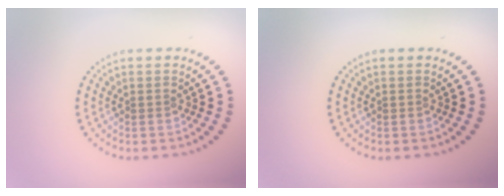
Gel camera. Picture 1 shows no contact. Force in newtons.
{"total": 0.0}